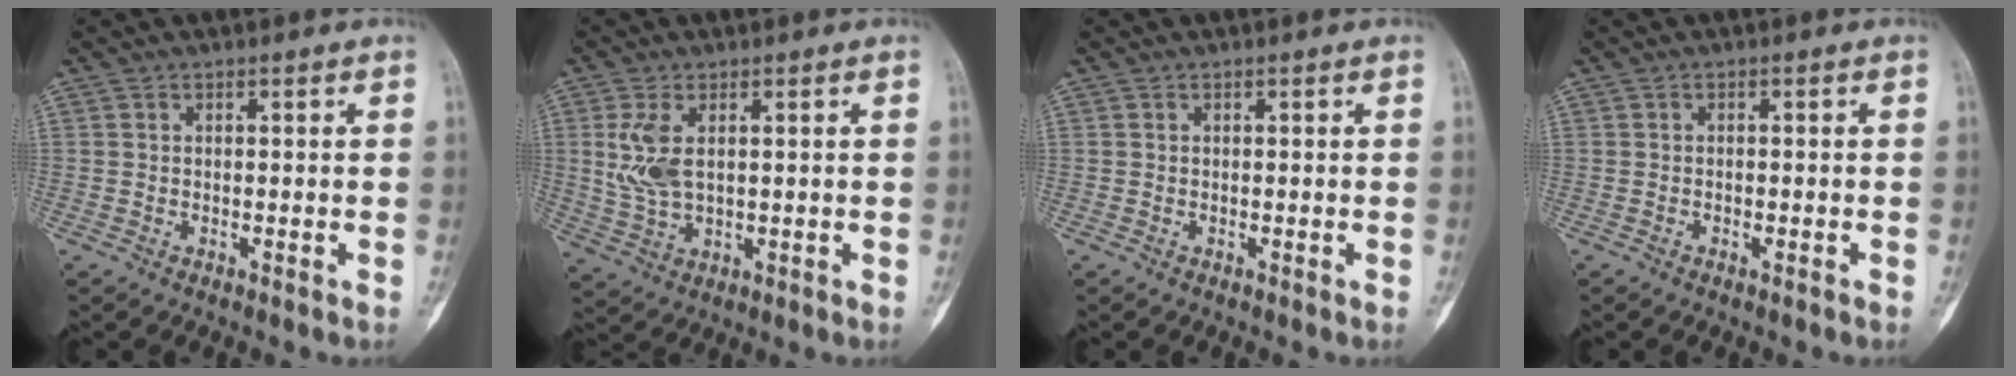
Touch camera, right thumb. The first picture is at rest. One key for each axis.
{"total": 7.4, "fx": 1.7, "fy": 4.0, "fz": 6.0, "tx": -0.130, "ty": -0.005, "tz": 0.043}
{"total": 0.0}
{"total": 0.7, "fx": -0.4, "fy": 0.3, "fz": 0.5, "tx": -0.014, "ty": 0.005, "tz": -0.006}